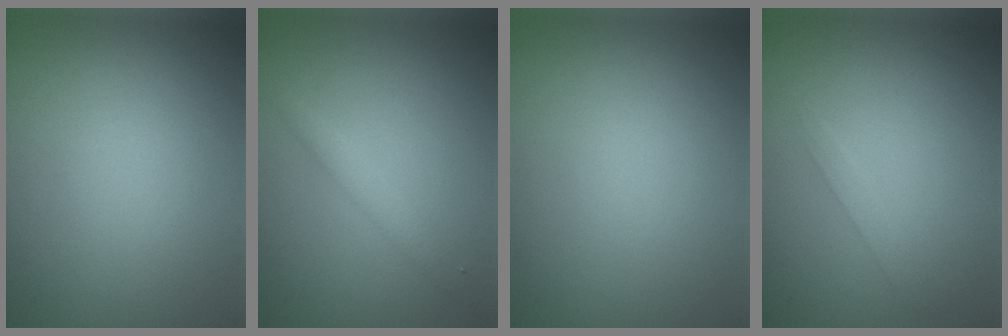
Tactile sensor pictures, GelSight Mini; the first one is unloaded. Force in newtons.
{"total": 1.7, "press": 1.7, "slide": 0.0}
{"total": 0.0}
{"total": 1.0, "press": 1.0, "slide": 0.0}